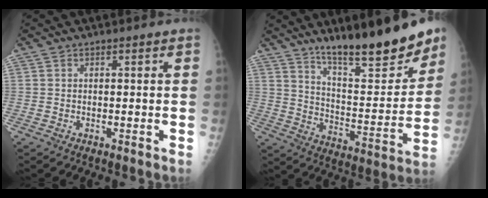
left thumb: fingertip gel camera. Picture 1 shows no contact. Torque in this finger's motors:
{"motor_torque": [0.54, 0.64, 1.45, -1.32, 0.12]}